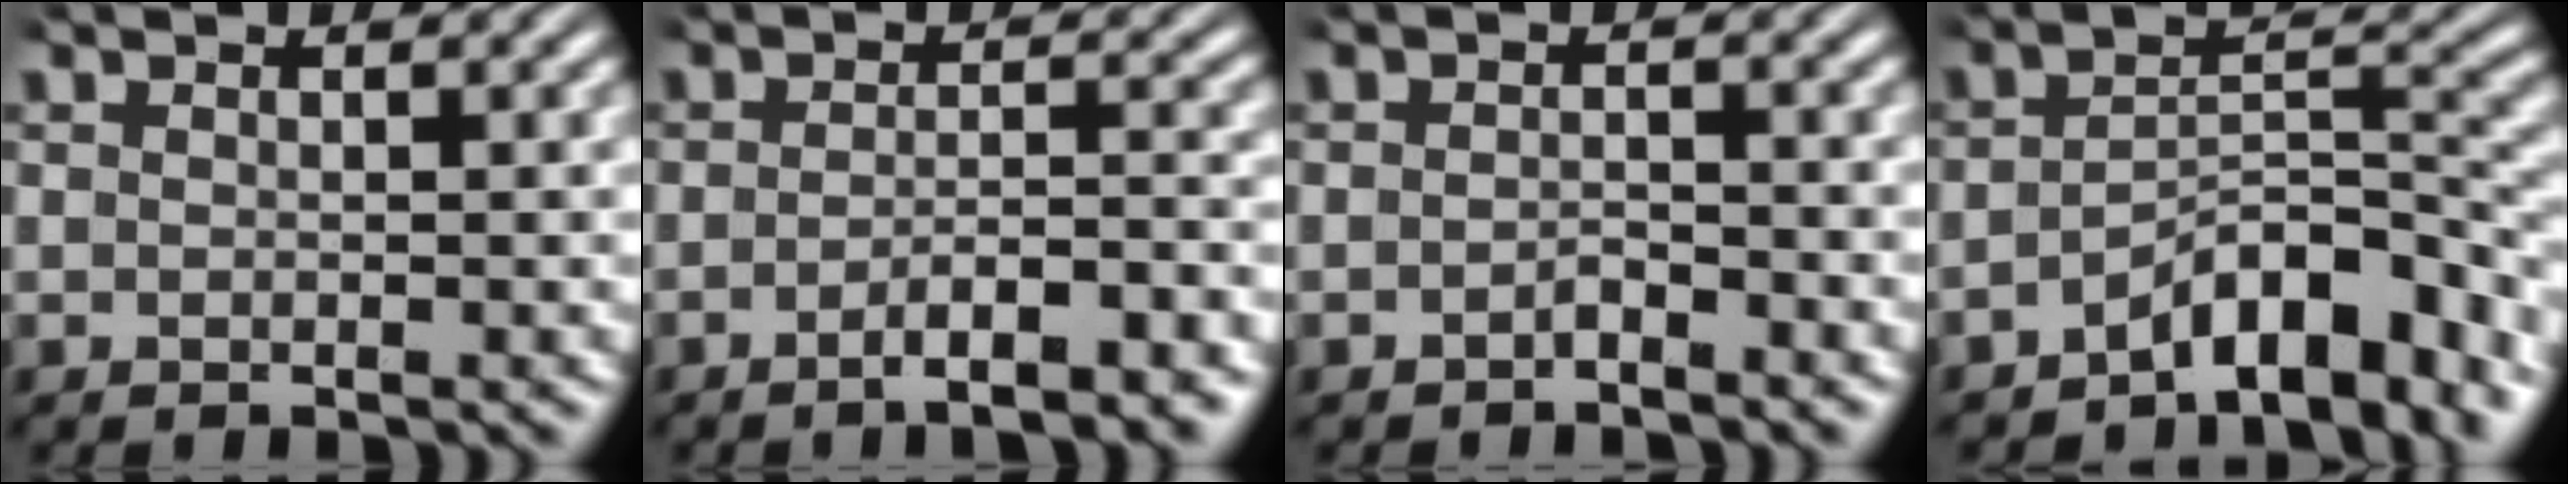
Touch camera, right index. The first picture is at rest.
{"total": 4.2, "force": [-3.5, 0.5, 2.2], "torque": [-0.031, -0.009, -0.058]}
{"total": 1.3, "force": [-1.3, 0.1, 0.2], "torque": [-0.003, -0.004, -0.022]}
{"total": 6.5, "force": [-4.3, 1.8, 4.6], "torque": [-0.059, -0.008, -0.064]}